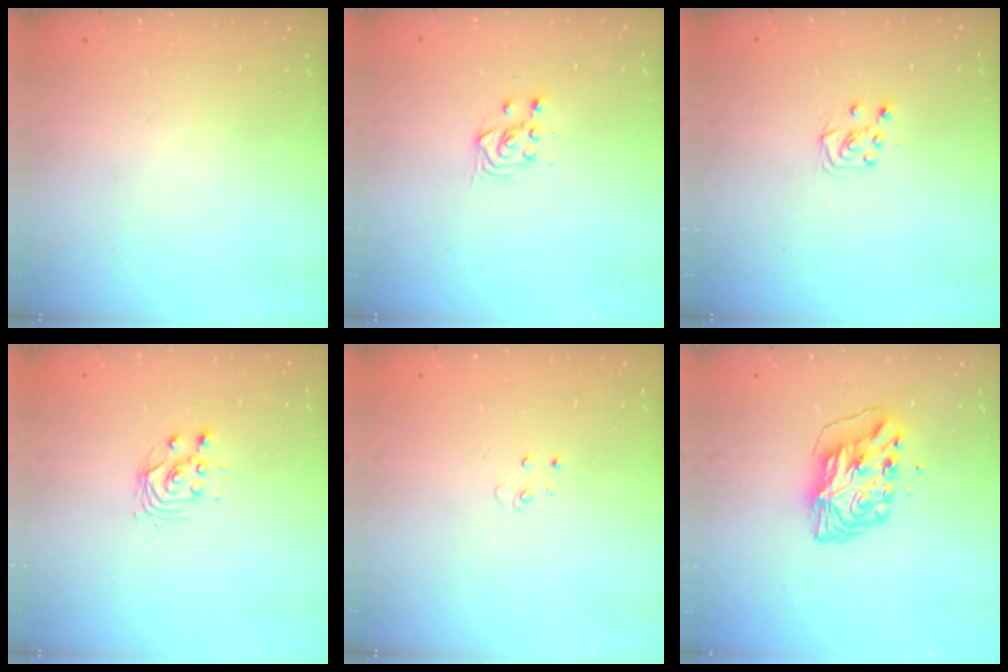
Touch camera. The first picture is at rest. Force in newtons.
{"total": 3.6, "press": 3.3, "slide": 1.4}
{"total": 5.8, "press": 5.7, "slide": 0.6}
{"total": 3.1, "press": 3.0, "slide": 0.3}
{"total": 2.9, "press": 2.9, "slide": 0.2}
{"total": 8.6, "press": 8.5, "slide": 1.1}